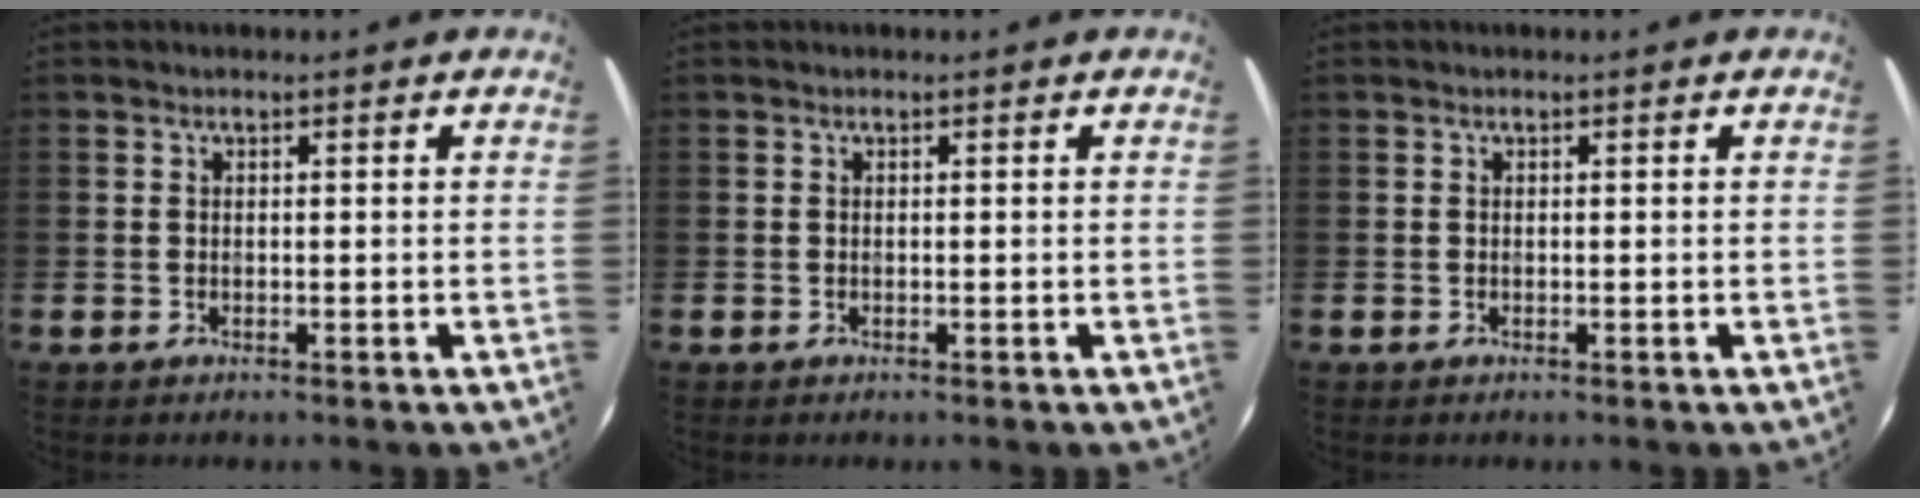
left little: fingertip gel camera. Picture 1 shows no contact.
{"total": 0.0}
{"total": 0.0}